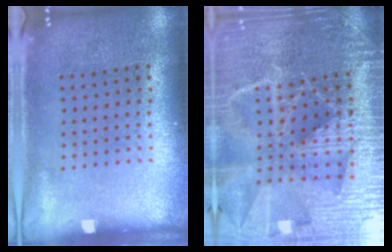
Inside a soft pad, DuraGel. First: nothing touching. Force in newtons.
{"total": 5.3, "press": 4.7, "slide": 2.3}